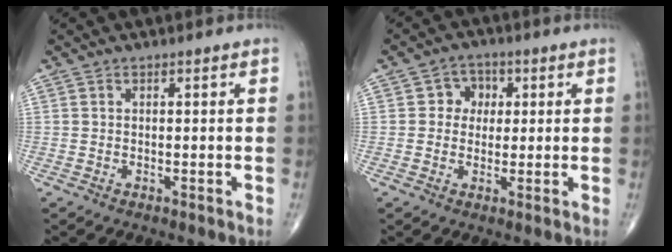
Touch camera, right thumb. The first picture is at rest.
{"total": 4.6, "force": [0.8, 4.1, 1.8], "torque": [0.009, 0.007, 0.003]}